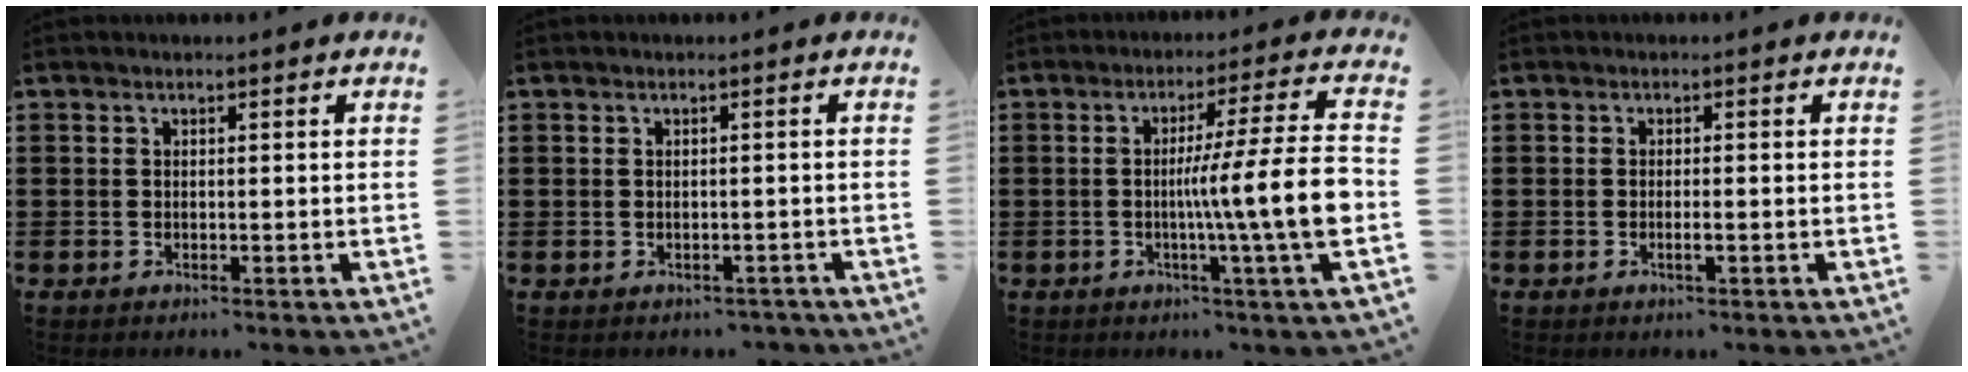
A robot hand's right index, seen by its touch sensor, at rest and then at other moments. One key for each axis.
{"total": 1.0, "fx": -0.7, "fy": 0.7, "fz": 0.0, "tx": -0.005, "ty": 0.001, "tz": -0.016}
{"total": 12.2, "fx": -1.8, "fy": -0.2, "fz": 12.1, "tx": -0.186, "ty": -0.017, "tz": -0.042}
{"total": 2.2, "fx": -0.8, "fy": 0.1, "fz": 2.0, "tx": -0.034, "ty": -0.002, "tz": -0.016}